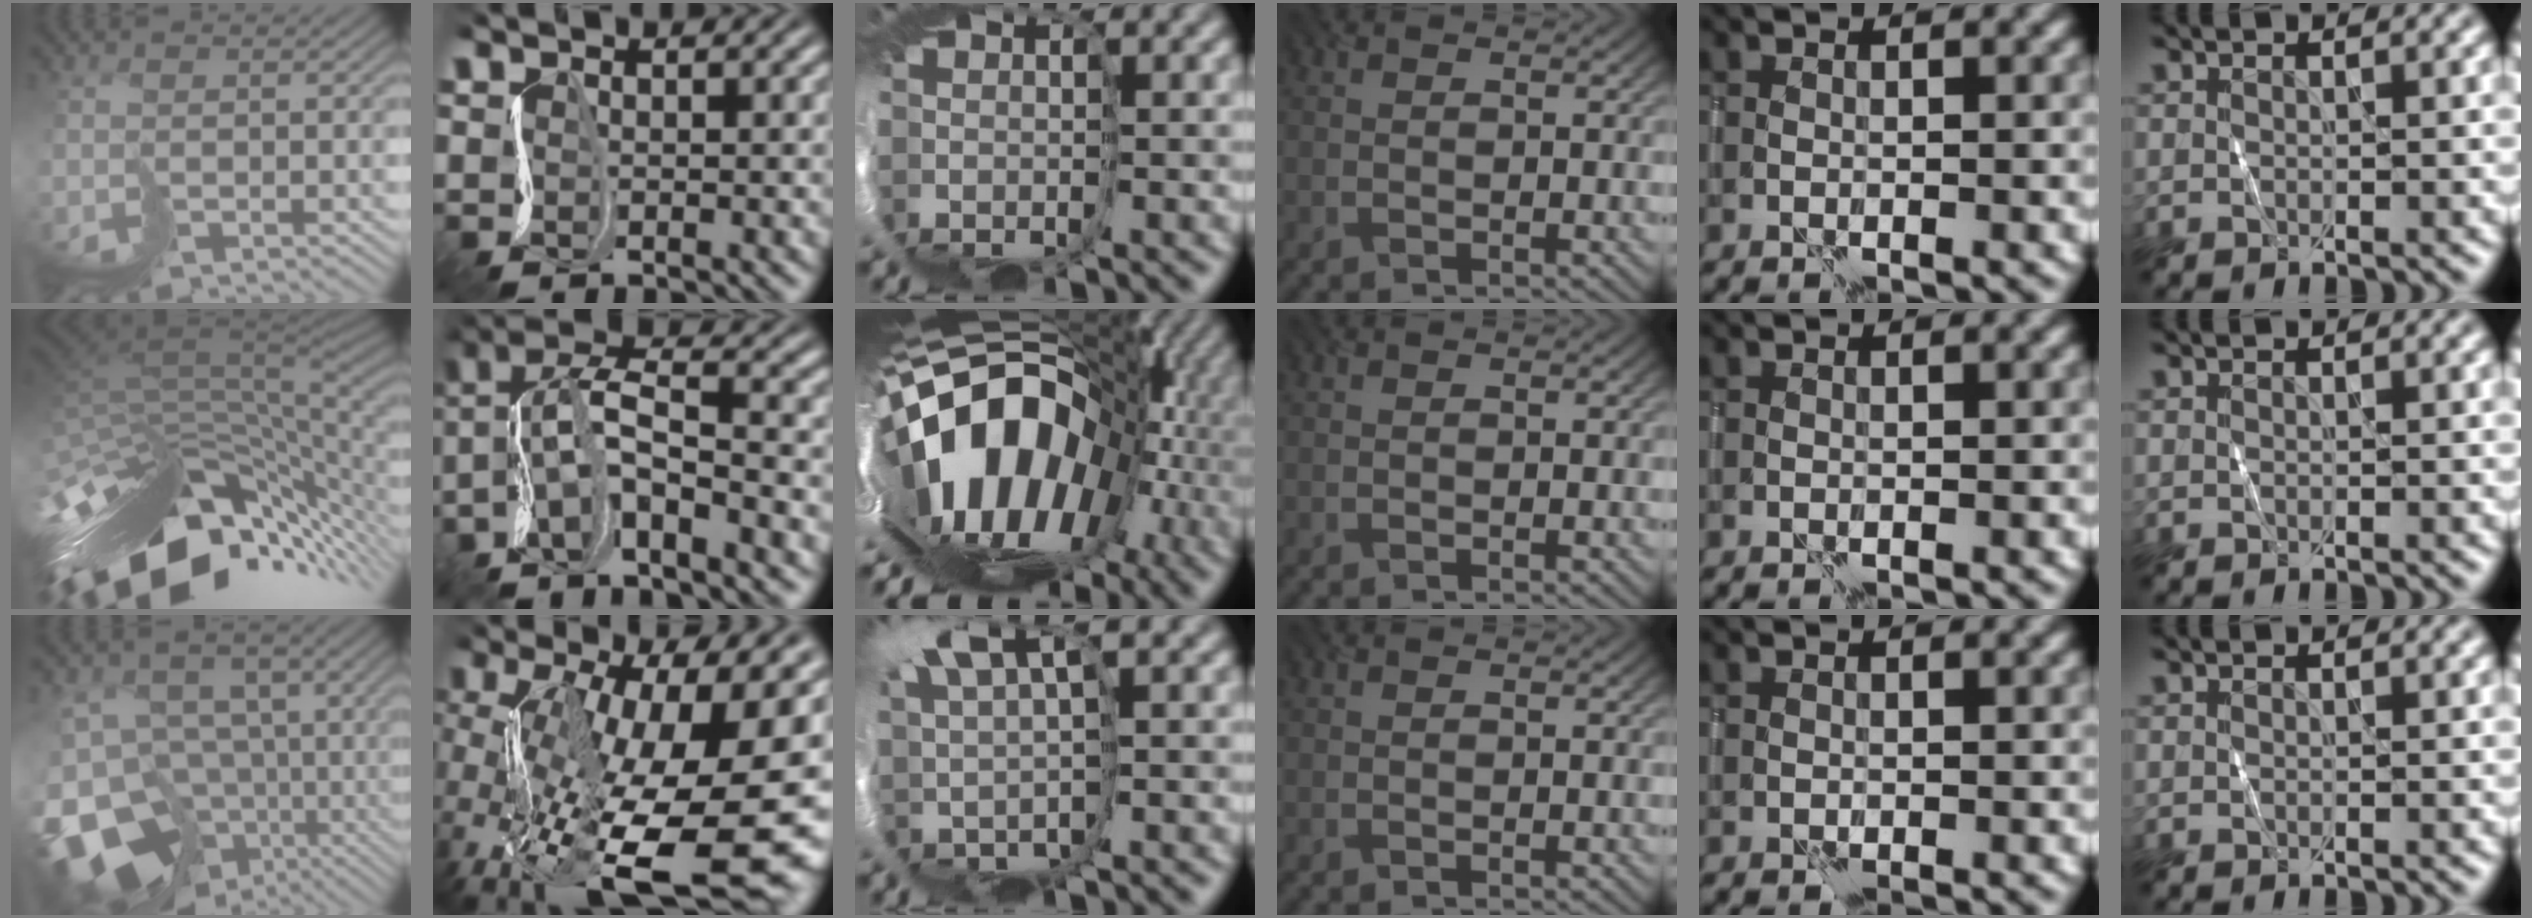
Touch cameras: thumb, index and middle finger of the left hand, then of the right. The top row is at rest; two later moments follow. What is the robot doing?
{"motion": "cut", "object": "tissue"}